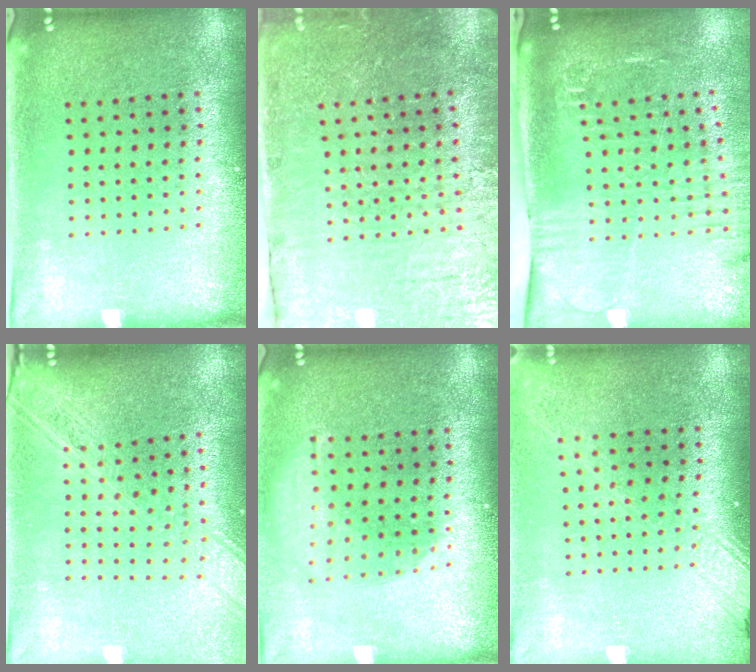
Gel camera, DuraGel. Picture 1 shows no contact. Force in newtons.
{"total": 3.8, "press": 3.7, "slide": 0.6}
{"total": 2.5, "press": 2.1, "slide": 1.3}
{"total": 2.1, "press": 1.8, "slide": 1.1}
{"total": 1.6, "press": 1.2, "slide": 1.0}
{"total": 2.0, "press": 1.5, "slide": 1.3}